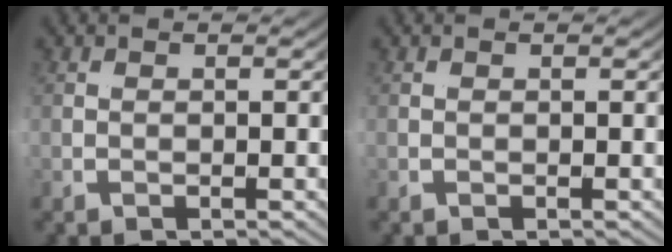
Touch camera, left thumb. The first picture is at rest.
{"total": 0.0}